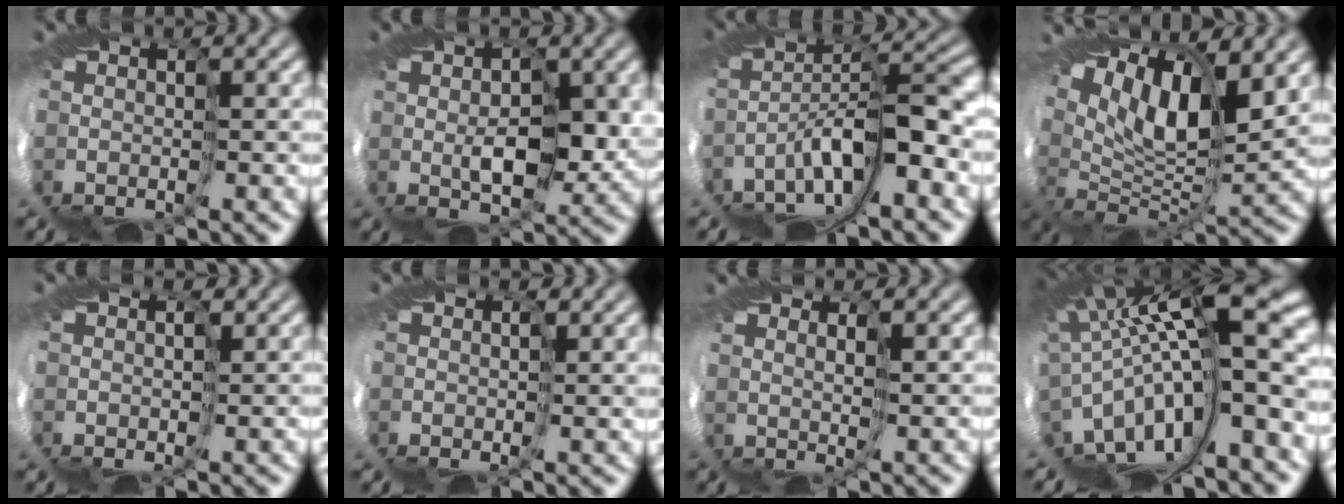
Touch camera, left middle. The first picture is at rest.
{"total": 3.0, "force": [1.6, 0.8, 2.4], "torque": [-0.046, 0.001, 0.025]}
{"total": 5.2, "force": [-3.7, 0.5, 3.6], "torque": [-0.075, 0.007, -0.076]}
{"total": 7.1, "force": [6.3, 0.4, 3.3], "torque": [-0.059, -0.003, 0.107]}
{"total": 0.7, "force": [0.5, 0.2, 0.4], "torque": [-0.017, 0.007, 0.002]}
{"total": 1.7, "force": [1.0, 0.5, 1.3], "torque": [-0.040, 0.005, 0.012]}
{"total": 3.5, "force": [1.7, -2.6, -1.7], "torque": [0.028, -0.003, 0.027]}
{"total": 10.1, "force": [-0.1, 2.4, 9.8], "torque": [-0.178, -0.003, 0.014]}